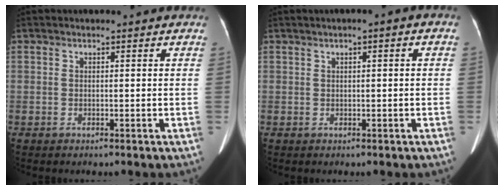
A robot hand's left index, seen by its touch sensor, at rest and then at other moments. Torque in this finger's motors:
{"motor_torque": [0.12, -0.07, 0.03, 0.00]}